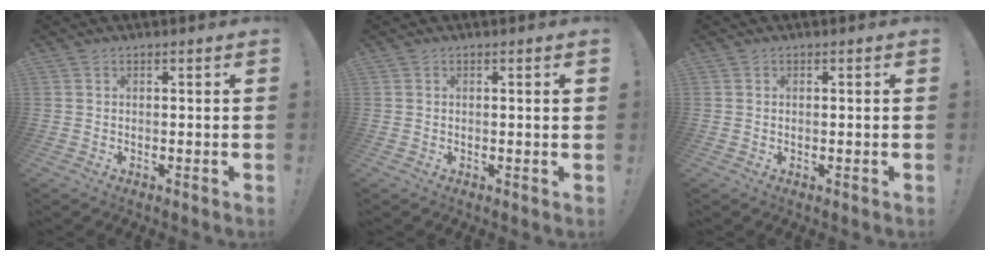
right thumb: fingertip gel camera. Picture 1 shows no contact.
{"total": 1.1, "force": [0.4, -0.1, 1.0], "torque": [-0.013, -0.002, 0.004]}
{"total": 0.0}